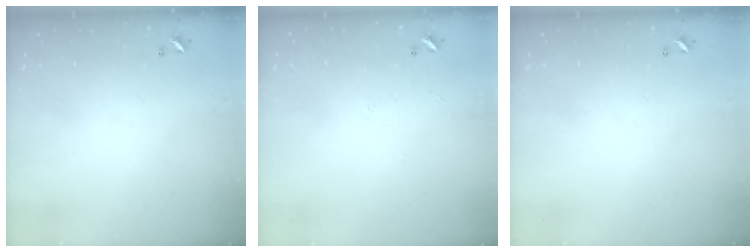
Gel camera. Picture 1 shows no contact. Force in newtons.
{"total": 1.8, "press": 1.7, "slide": 0.4}
{"total": 0.0}